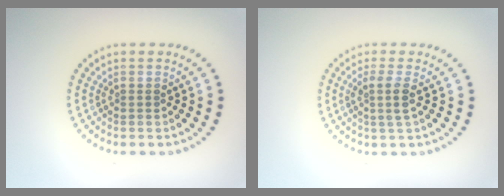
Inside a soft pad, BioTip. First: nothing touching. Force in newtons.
{"total": 1.9, "press": 1.6, "slide": 1.1}